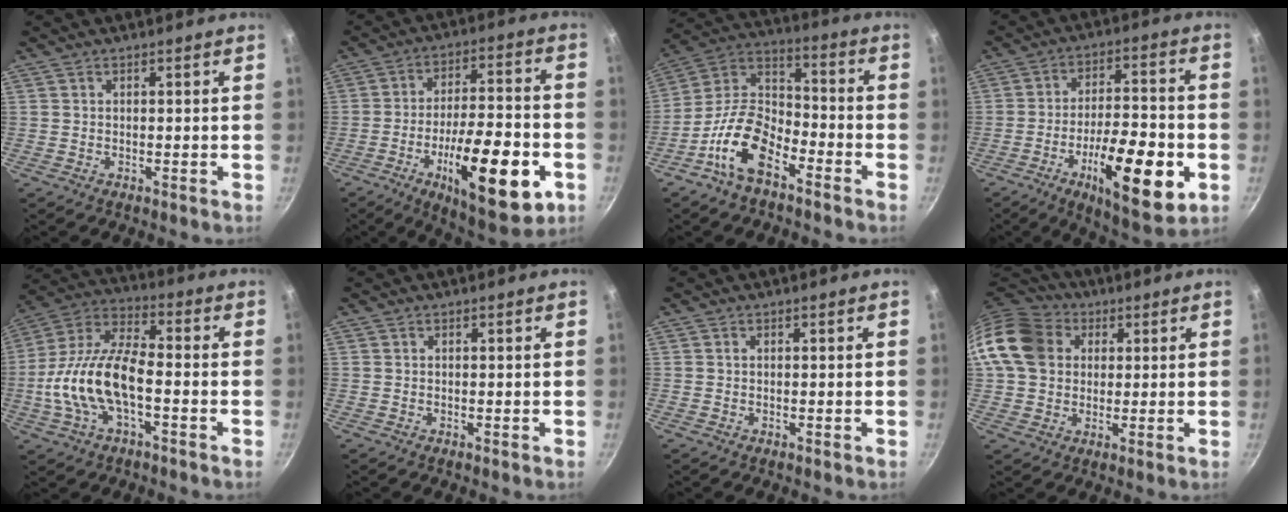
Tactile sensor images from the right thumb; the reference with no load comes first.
{"total": 22.1, "force": [-8.0, 7.5, 19.2], "torque": [-0.269, 0.028, -0.113]}
{"total": 14.3, "force": [-8.0, 7.3, 9.4], "torque": [-0.167, 0.072, -0.174]}
{"total": 19.4, "force": [-6.7, 6.7, 16.9], "torque": [-0.241, 0.022, -0.099]}
{"total": 16.3, "force": [-3.6, 7.4, 14.1], "torque": [-0.263, 0.039, -0.082]}
{"total": 0.0}
{"total": 0.0}
{"total": 14.6, "force": [3.3, 12.0, 7.7], "torque": [-0.133, 0.021, 0.048]}